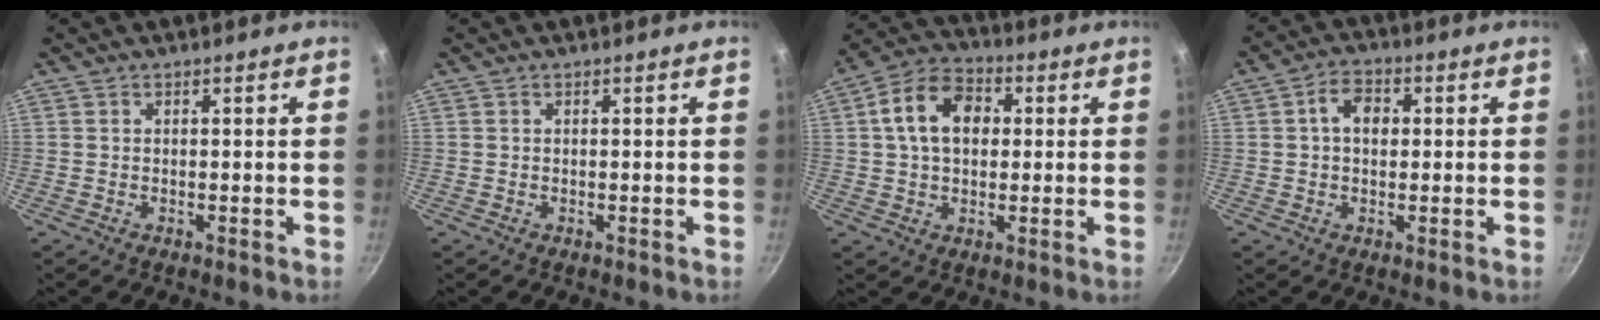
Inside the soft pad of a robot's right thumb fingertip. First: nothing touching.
{"total": 0.0}
{"total": 11.6, "force": [2.0, 8.2, 8.0], "torque": [-0.114, 0.019, 0.020]}
{"total": 5.6, "force": [0.8, 3.9, 3.8], "torque": [-0.046, 0.011, 0.007]}